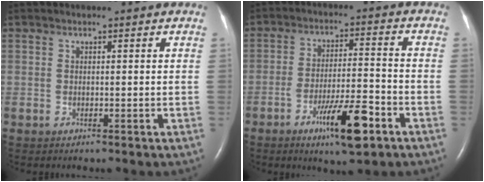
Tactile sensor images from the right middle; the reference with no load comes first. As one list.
[{"total": 10.0, "force": [-5.5, 1.4, 8.2], "torque": [-0.139, -0.009, -0.087]}]